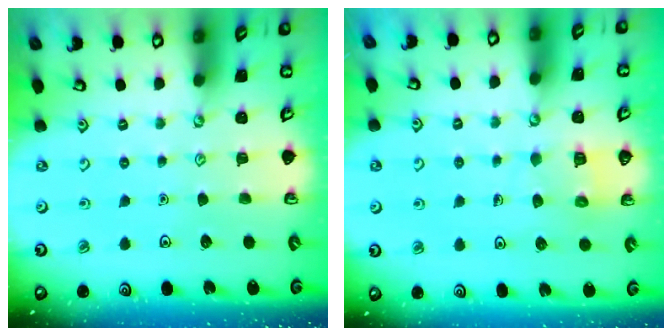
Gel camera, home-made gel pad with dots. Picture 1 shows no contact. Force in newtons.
{"total": 5.9, "press": 5.9, "slide": 0.6}